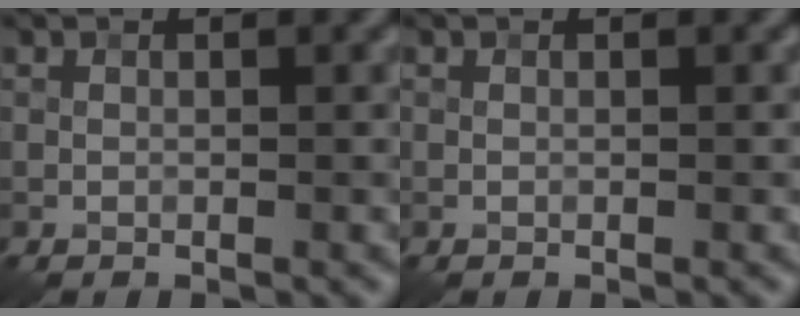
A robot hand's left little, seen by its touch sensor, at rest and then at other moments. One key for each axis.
{"total": 0.0}